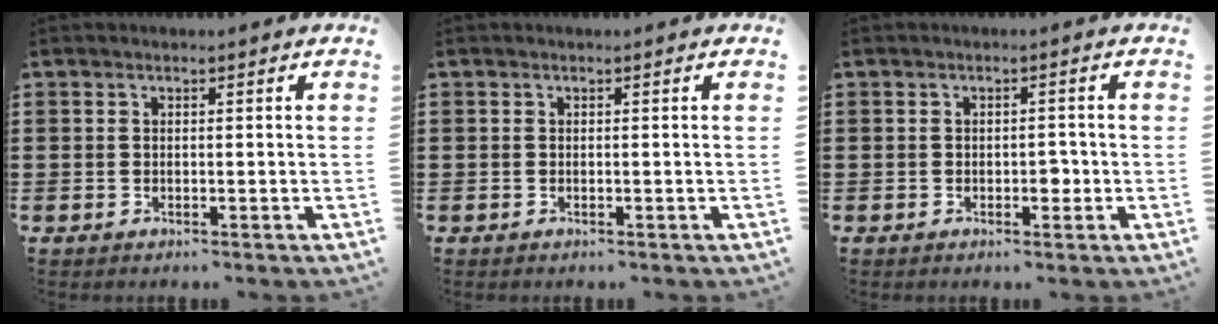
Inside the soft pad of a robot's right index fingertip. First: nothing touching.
{"total": 0.0}
{"total": 1.9, "force": [-0.4, 1.1, 1.5], "torque": [-0.029, 0.003, -0.008]}